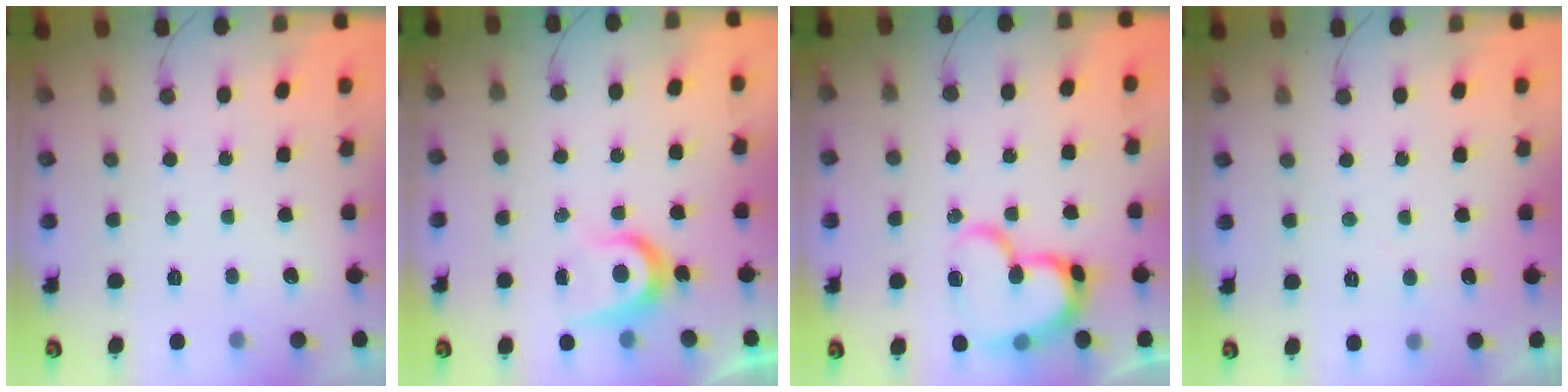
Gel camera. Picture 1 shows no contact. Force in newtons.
{"total": 6.8, "press": 6.8, "slide": 0.6}
{"total": 17.4, "press": 17.4, "slide": 1.4}
{"total": 2.6, "press": 2.6, "slide": 0.3}